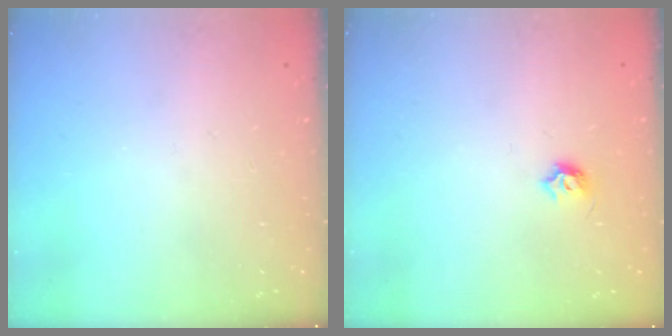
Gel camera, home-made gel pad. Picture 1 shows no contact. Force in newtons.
{"total": 4.5, "press": 4.3, "slide": 1.0}